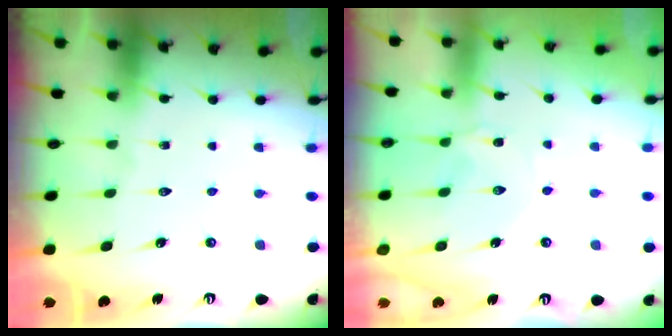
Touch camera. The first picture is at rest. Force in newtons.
{"total": 1.2, "press": 1.1, "slide": 0.3}